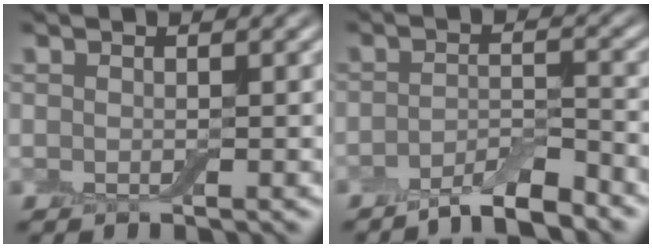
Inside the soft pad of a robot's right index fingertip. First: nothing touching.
{"total": 4.2, "force": [-3.3, 0.7, 2.3], "torque": [-0.038, 0.003, -0.061]}